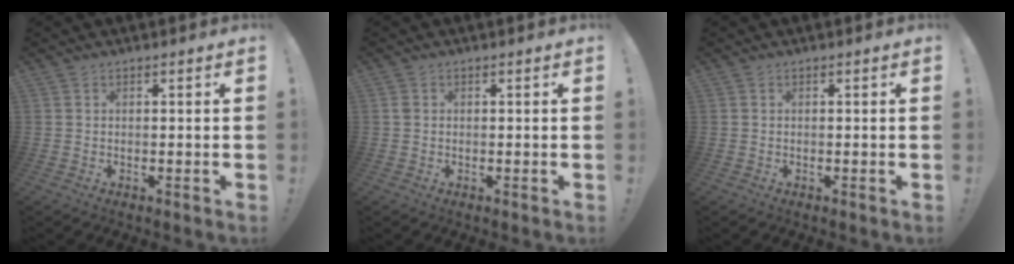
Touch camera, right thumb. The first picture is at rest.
{"total": 1.0, "force": [0.2, 0.9, 0.5], "torque": [-0.005, 0.002, 0.002]}
{"total": 0.0}